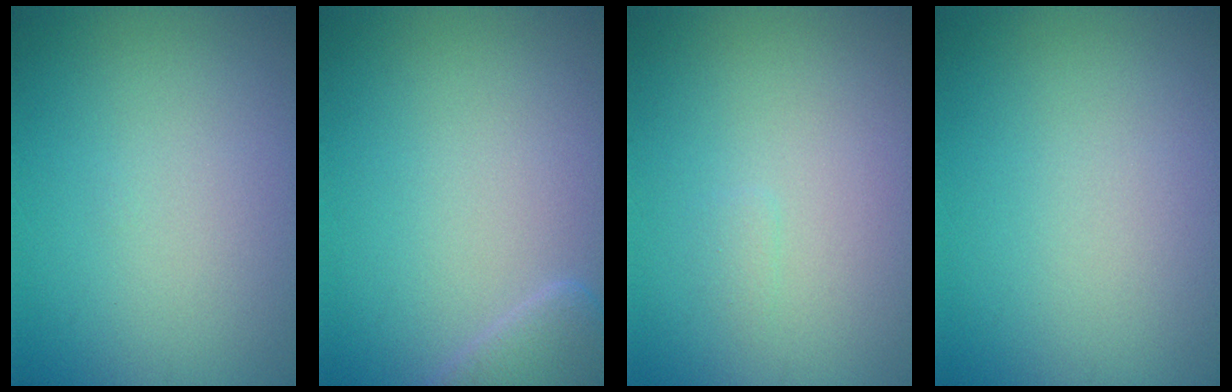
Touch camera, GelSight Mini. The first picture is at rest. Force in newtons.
{"total": 2.6, "press": 2.5, "slide": 0.3}
{"total": 0.5, "press": 0.5, "slide": 0.1}
{"total": 0.0}